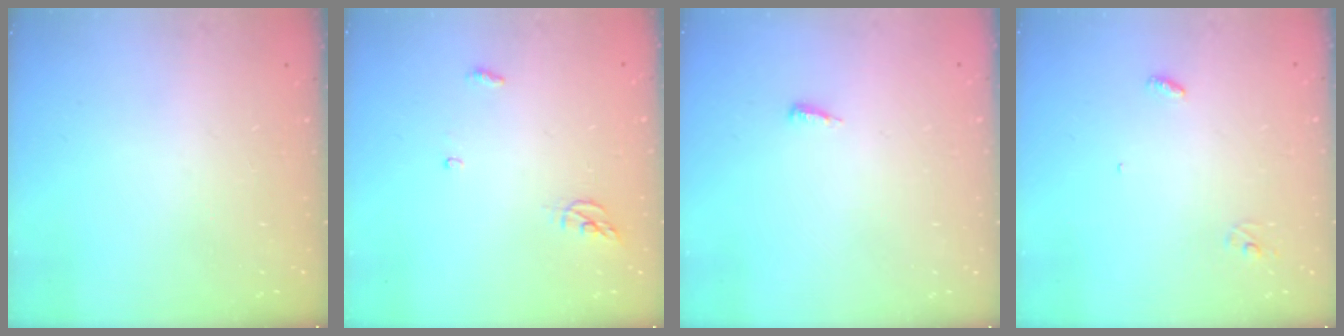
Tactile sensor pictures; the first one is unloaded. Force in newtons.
{"total": 3.8, "press": 3.8, "slide": 0.3}
{"total": 3.4, "press": 3.3, "slide": 0.4}
{"total": 2.7, "press": 2.7, "slide": 0.2}